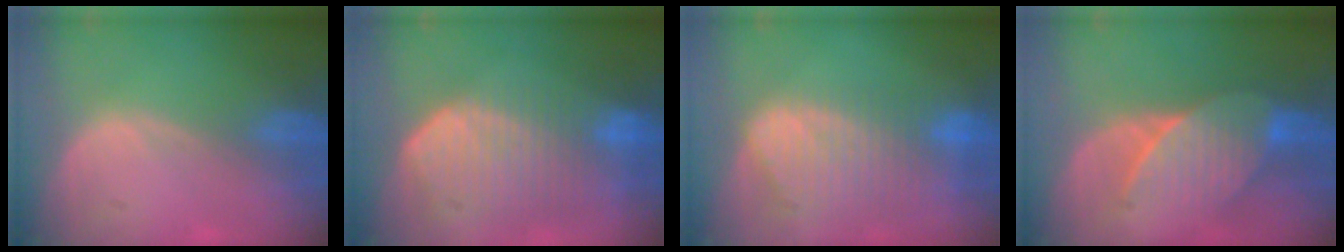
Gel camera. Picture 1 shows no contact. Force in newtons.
{"total": 10.5, "press": 9.2, "slide": 5.1}
{"total": 10.4, "press": 8.7, "slide": 5.5}
{"total": 7.5, "press": 7.4, "slide": 1.4}